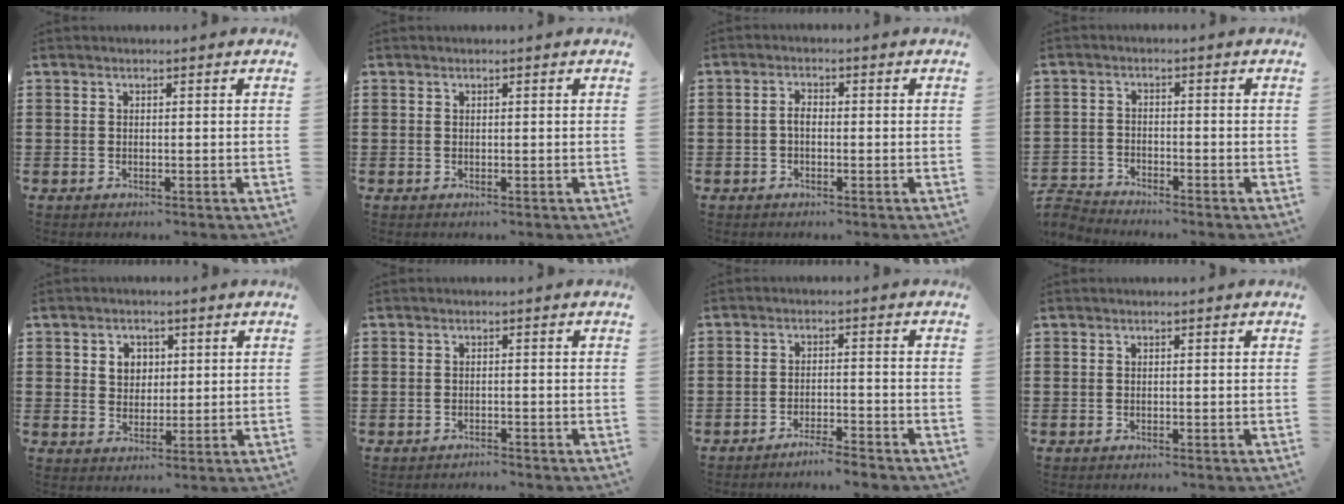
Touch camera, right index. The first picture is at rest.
{"total": 0.0}
{"total": 1.9, "force": [-0.5, 0.9, 1.6], "torque": [-0.038, -0.001, -0.012]}
{"total": 2.8, "force": [-2.8, 0.2, -0.1], "torque": [-0.013, -0.005, -0.063]}
{"total": 3.4, "force": [1.1, 3.0, 1.2], "torque": [-0.036, 0.012, 0.017]}
{"total": 1.1, "force": [-1.1, 0.0, -0.2], "torque": [0.000, 0.002, -0.025]}
{"total": 3.1, "force": [-3.0, -0.4, 0.7], "torque": [-0.014, 0.000, -0.060]}
{"total": 0.0}